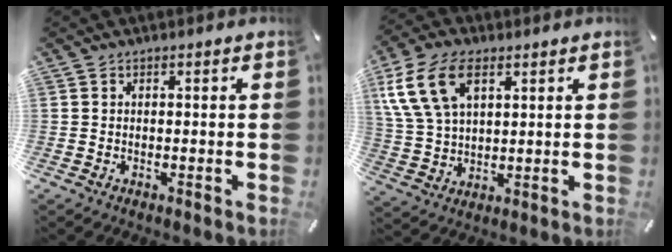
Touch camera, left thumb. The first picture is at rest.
{"total": 12.6, "force": [5.4, 7.8, 8.3], "torque": [-0.213, -0.003, 0.097]}